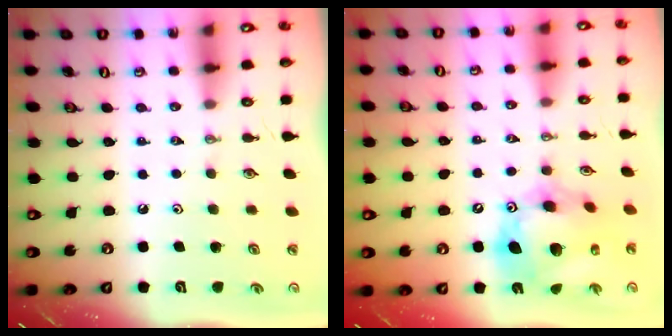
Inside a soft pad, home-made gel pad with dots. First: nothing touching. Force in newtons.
{"total": 16.7, "press": 16.6, "slide": 1.7}